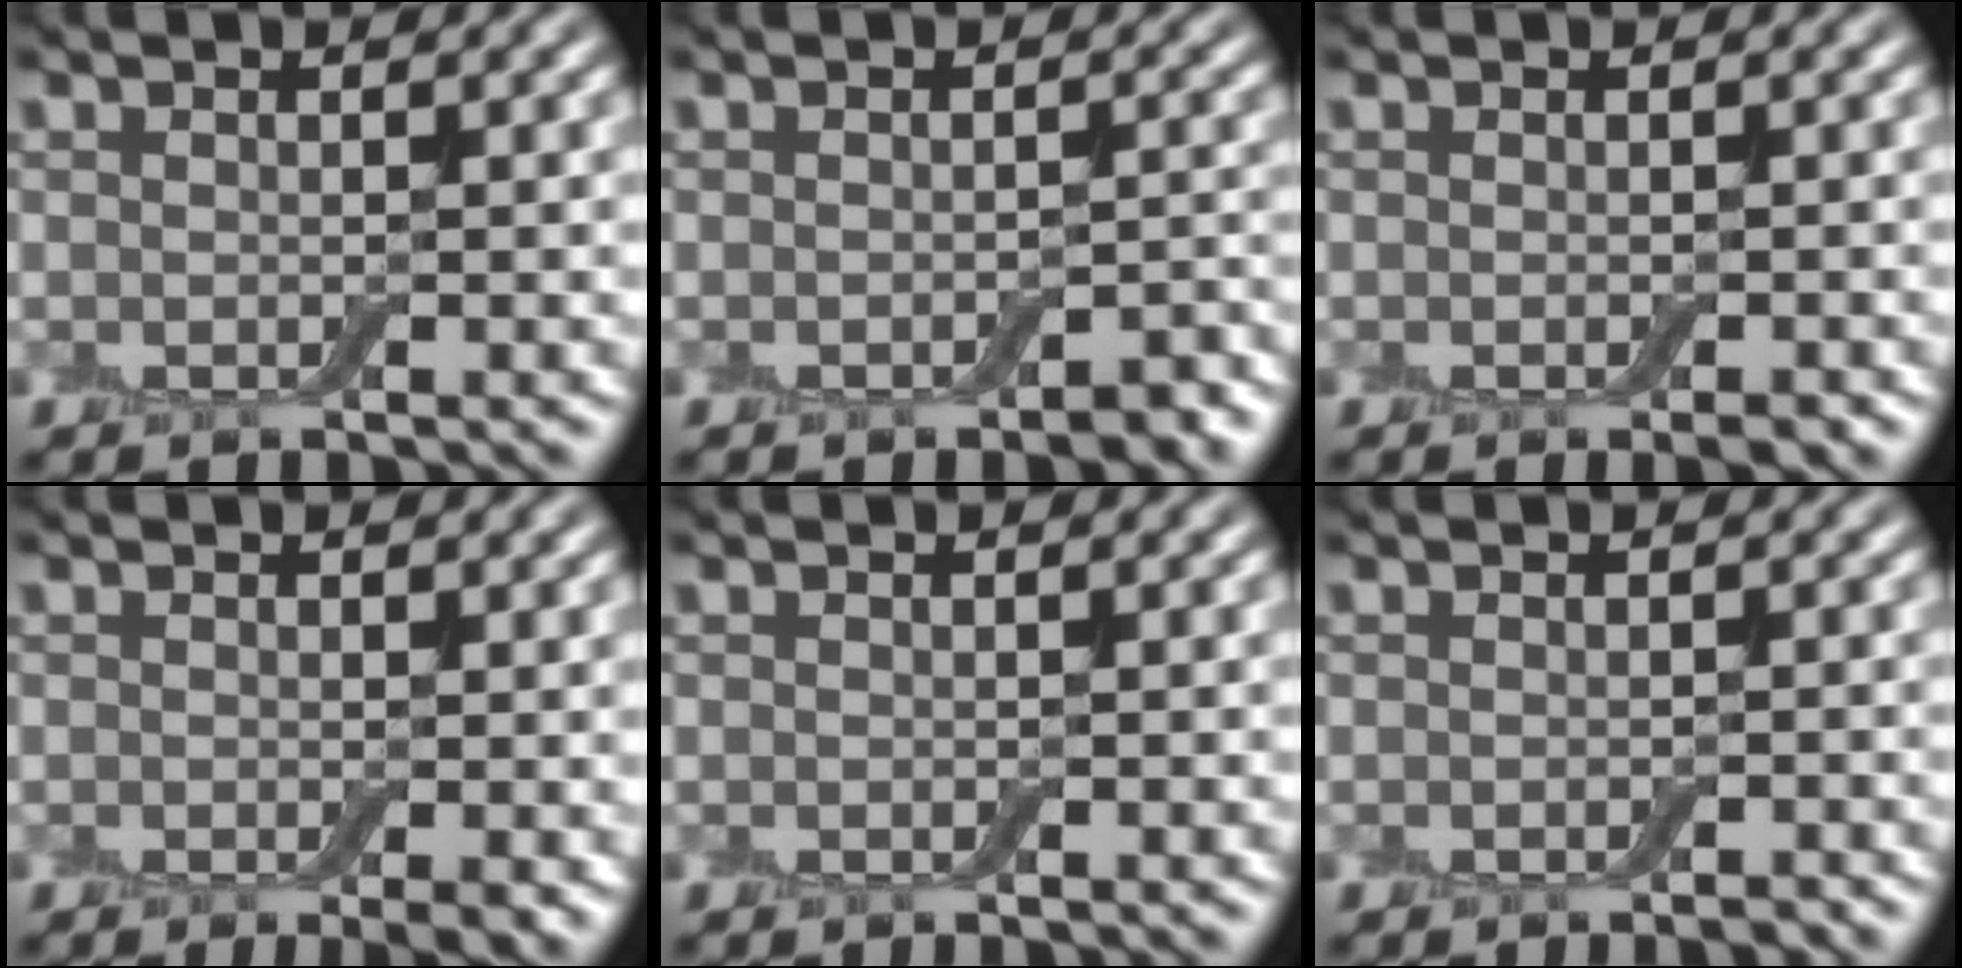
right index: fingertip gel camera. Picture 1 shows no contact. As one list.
[{"total": 1.9, "force": [-1.1, 0.8, 1.2], "torque": [-0.017, 0.003, -0.014]}, {"total": 1.0, "force": [-0.5, 0.2, 0.8], "torque": [-0.013, -0.002, -0.007]}, {"total": 1.8, "force": [-0.3, 0.2, 1.7], "torque": [-0.022, -0.009, -0.006]}, {"total": 0.0}, {"total": 0.6, "force": [-0.5, 0.1, 0.4], "torque": [-0.005, 0.000, -0.006]}]